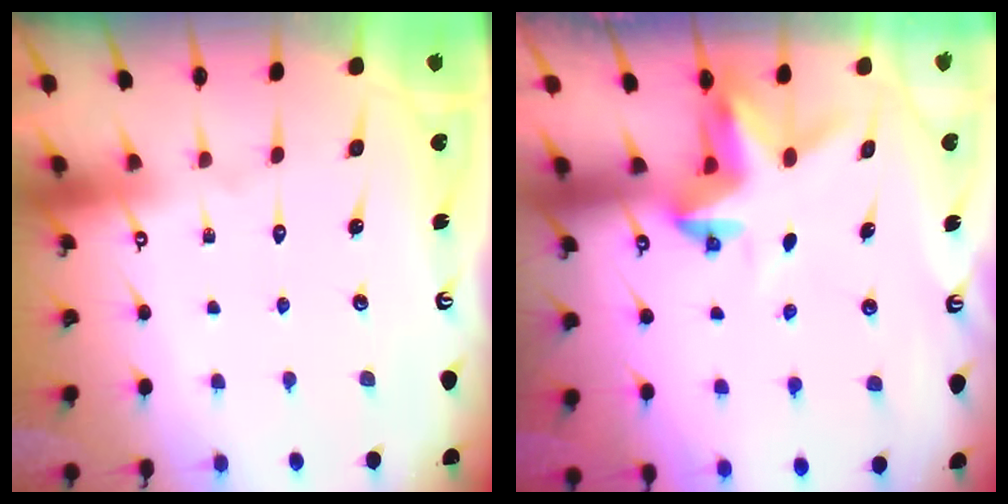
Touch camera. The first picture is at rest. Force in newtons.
{"total": 3.3, "press": 3.3, "slide": 0.2}